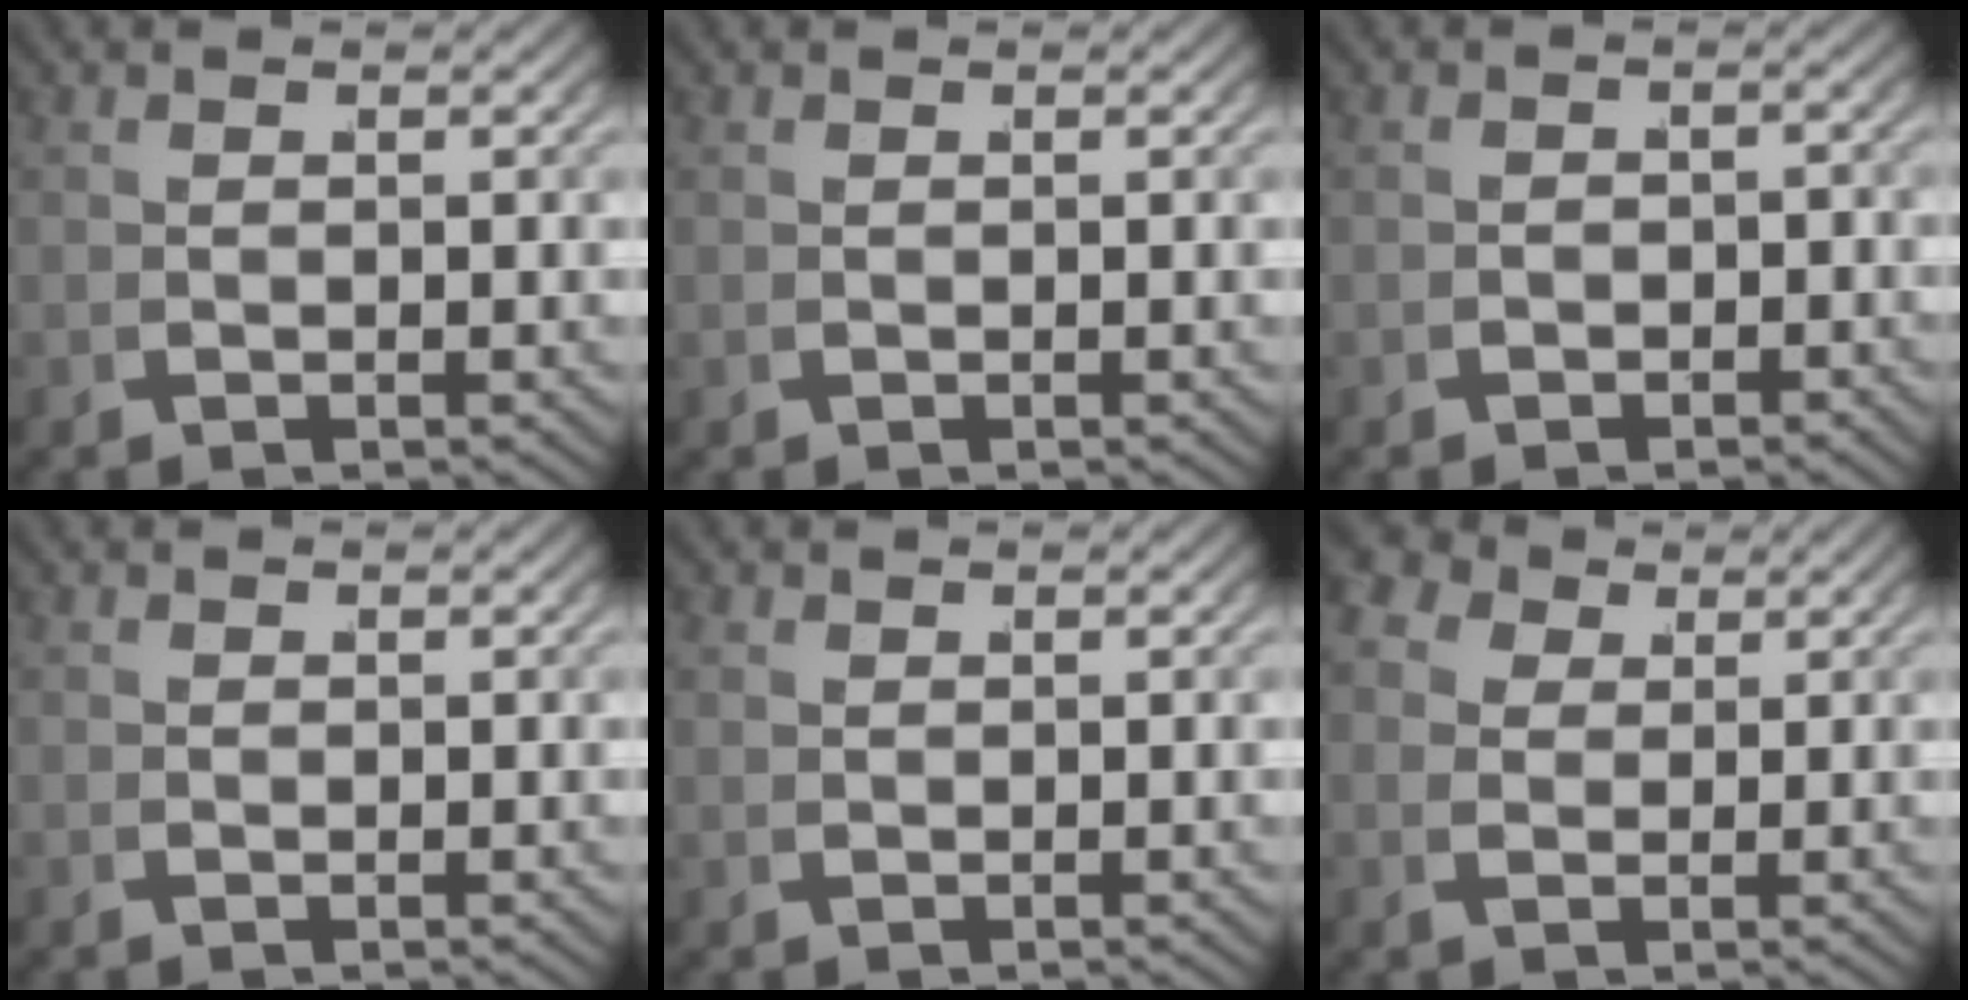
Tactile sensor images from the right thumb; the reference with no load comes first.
{"total": 0.0}
{"total": 1.4, "force": [-1.2, 0.7, 0.2], "torque": [0.007, -0.005, -0.022]}
{"total": 0.0}
{"total": 0.6, "force": [0.6, -0.2, -0.1], "torque": [0.004, 0.001, 0.015]}
{"total": 4.4, "force": [2.1, 3.4, 1.9], "torque": [-0.037, -0.005, 0.031]}